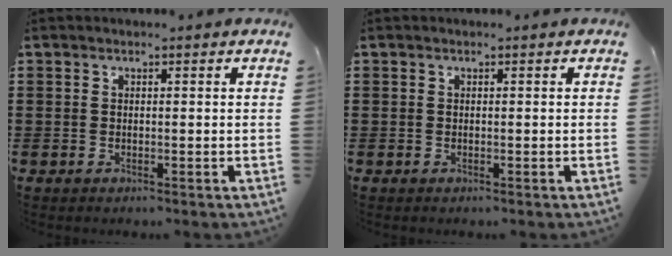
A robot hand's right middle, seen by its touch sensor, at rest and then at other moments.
{"total": 0.5, "force": [-0.4, 0.3, 0.2], "torque": [-0.004, -0.001, -0.008]}